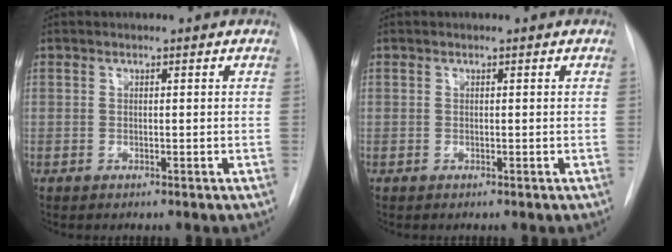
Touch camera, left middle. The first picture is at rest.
{"total": 0.0}